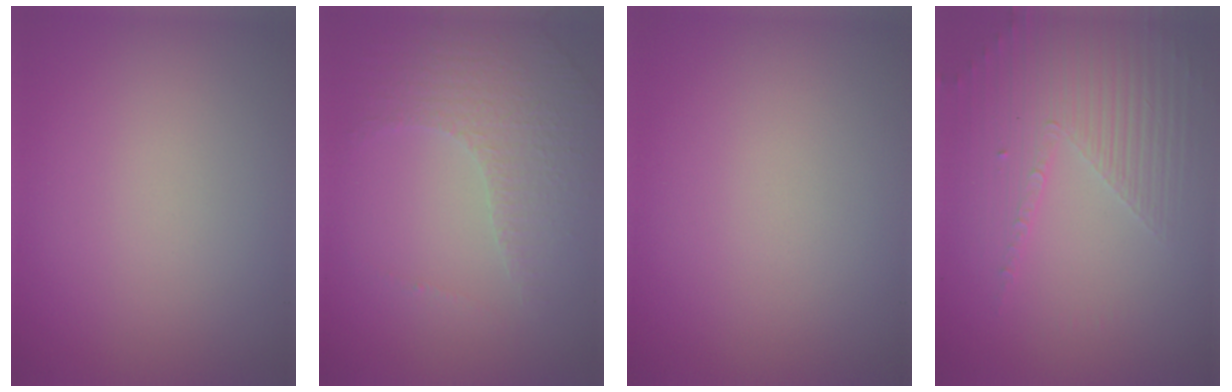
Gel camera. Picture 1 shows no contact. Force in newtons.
{"total": 4.4, "press": 3.0, "slide": 3.3}
{"total": 0.0}
{"total": 5.2, "press": 3.2, "slide": 4.1}